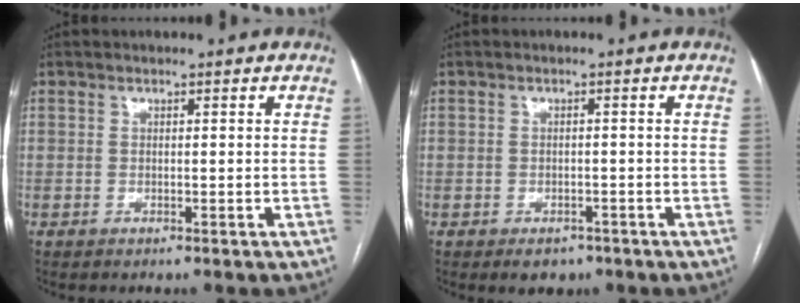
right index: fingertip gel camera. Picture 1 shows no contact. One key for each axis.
{"total": 3.1, "fx": -2.0, "fy": 2.1, "fz": 1.1, "tx": -0.008, "ty": 0.003, "tz": -0.018}